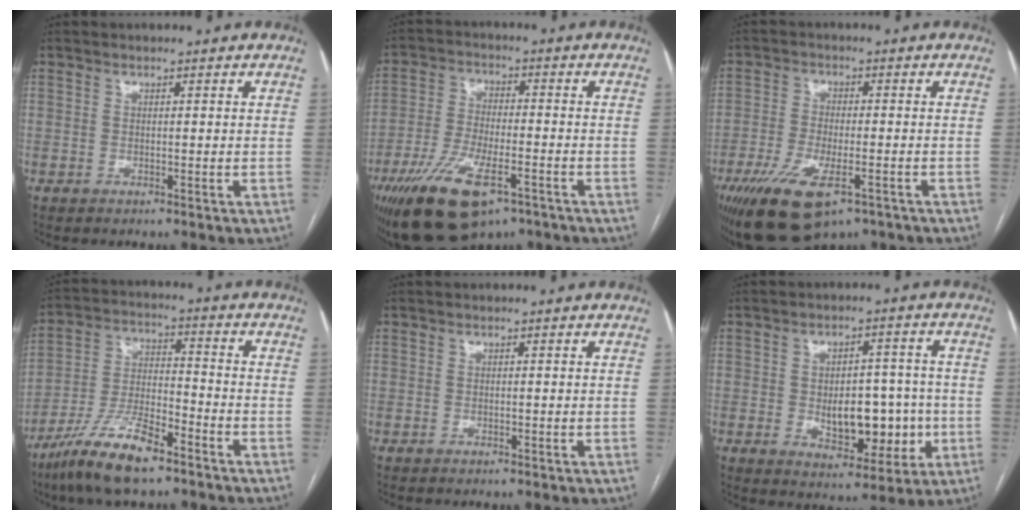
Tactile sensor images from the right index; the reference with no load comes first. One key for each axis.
{"total": 14.2, "fx": -8.2, "fy": 5.1, "fz": 10.3, "tx": -0.201, "ty": -0.013, "tz": -0.135}
{"total": 11.8, "fx": -6.8, "fy": 4.3, "fz": 8.5, "tx": -0.157, "ty": -0.017, "tz": -0.111}
{"total": 12.6, "fx": -8.7, "fy": 2.8, "fz": 8.6, "tx": -0.175, "ty": -0.013, "tz": -0.161}
{"total": 0.0}
{"total": 10.6, "fx": -1.4, "fy": 6.1, "fz": 8.5, "tx": -0.111, "ty": 0.013, "tz": -0.008}